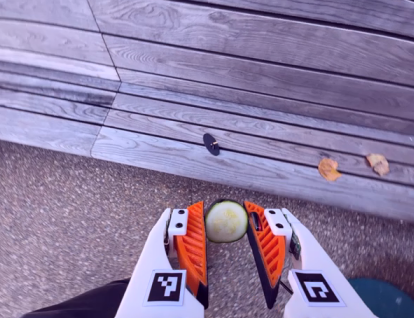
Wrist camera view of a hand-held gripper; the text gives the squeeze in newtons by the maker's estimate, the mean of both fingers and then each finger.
{"total": 7.3, "left": 7.2, "right": 7.4}